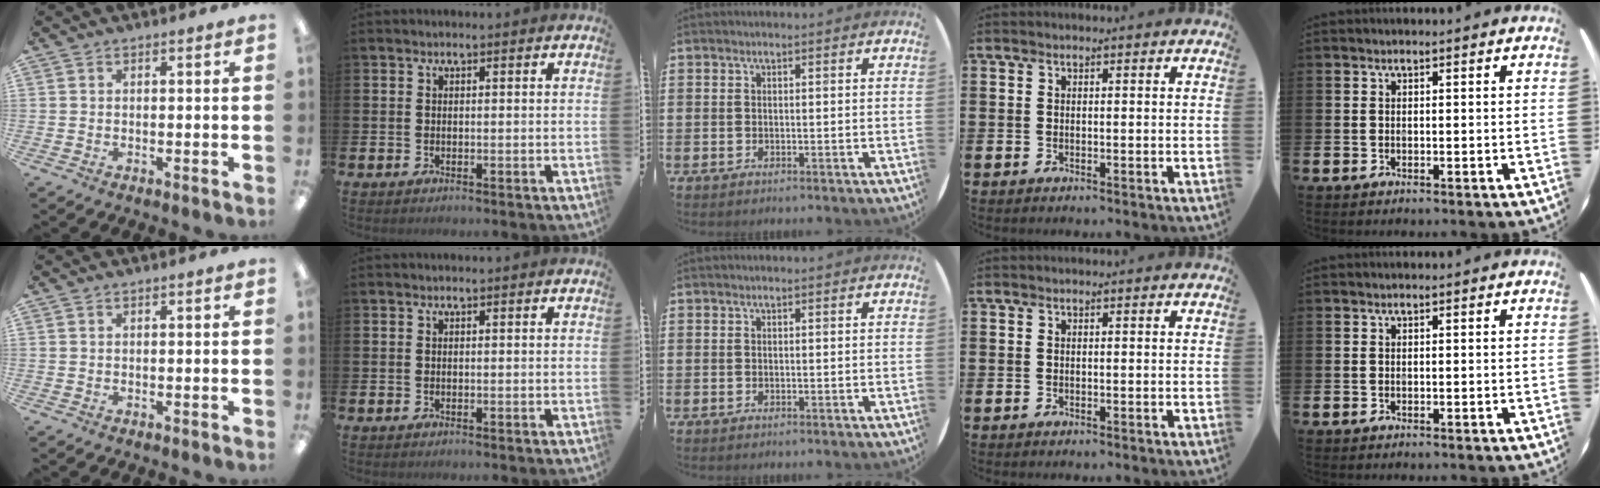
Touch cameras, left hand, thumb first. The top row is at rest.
{}